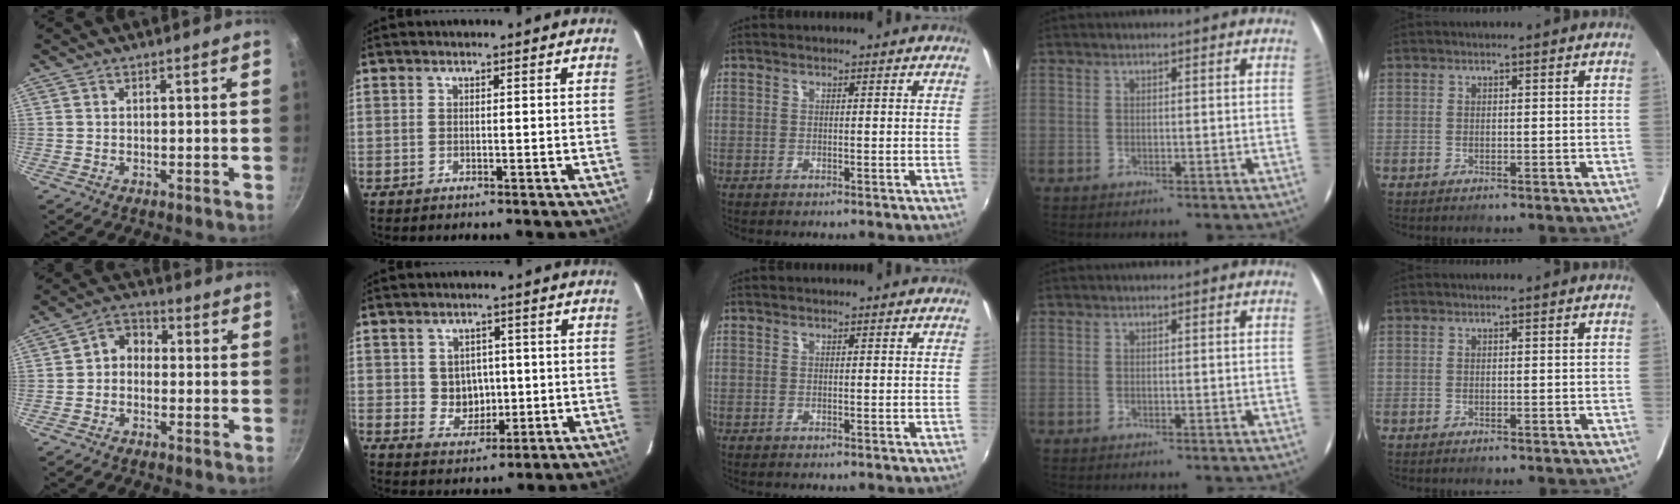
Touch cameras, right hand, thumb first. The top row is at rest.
{"thumb": {"total": 5.0, "force": [-0.7, 4.1, 2.9], "torque": [-0.025, 0.023, -0.028]}, "index": {"total": 5.6, "force": [0.3, 5.2, 2.0], "torque": [-0.040, 0.009, 0.016]}}